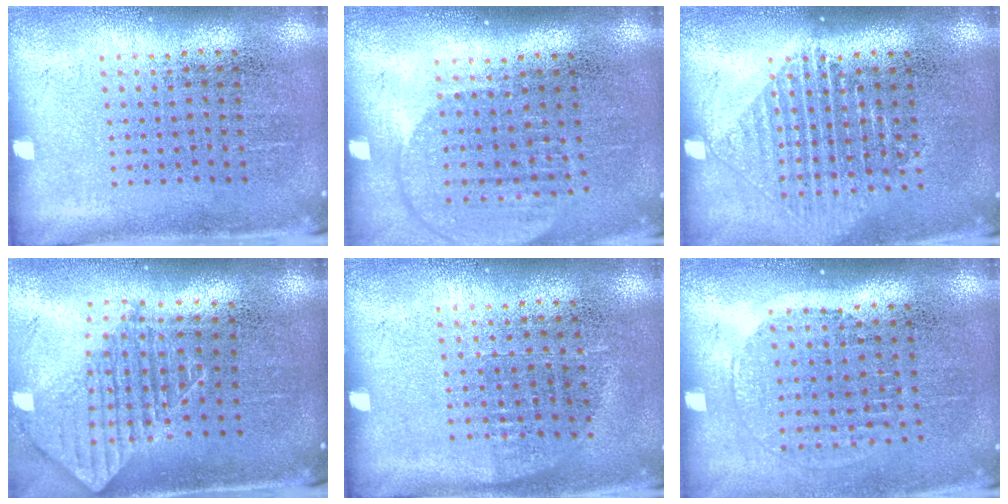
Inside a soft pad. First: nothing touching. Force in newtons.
{"total": 1.6, "press": 1.4, "slide": 0.9}
{"total": 1.3, "press": 1.2, "slide": 0.5}
{"total": 1.9, "press": 1.4, "slide": 1.2}
{"total": 0.6, "press": 0.6, "slide": 0.3}
{"total": 1.5, "press": 1.3, "slide": 0.7}